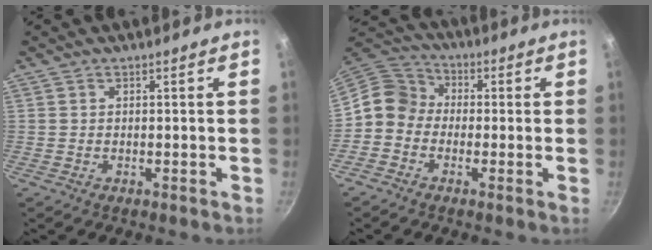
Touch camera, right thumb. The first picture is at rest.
{"total": 7.5, "force": [-1.2, 6.7, 3.3], "torque": [-0.038, 0.030, -0.050]}